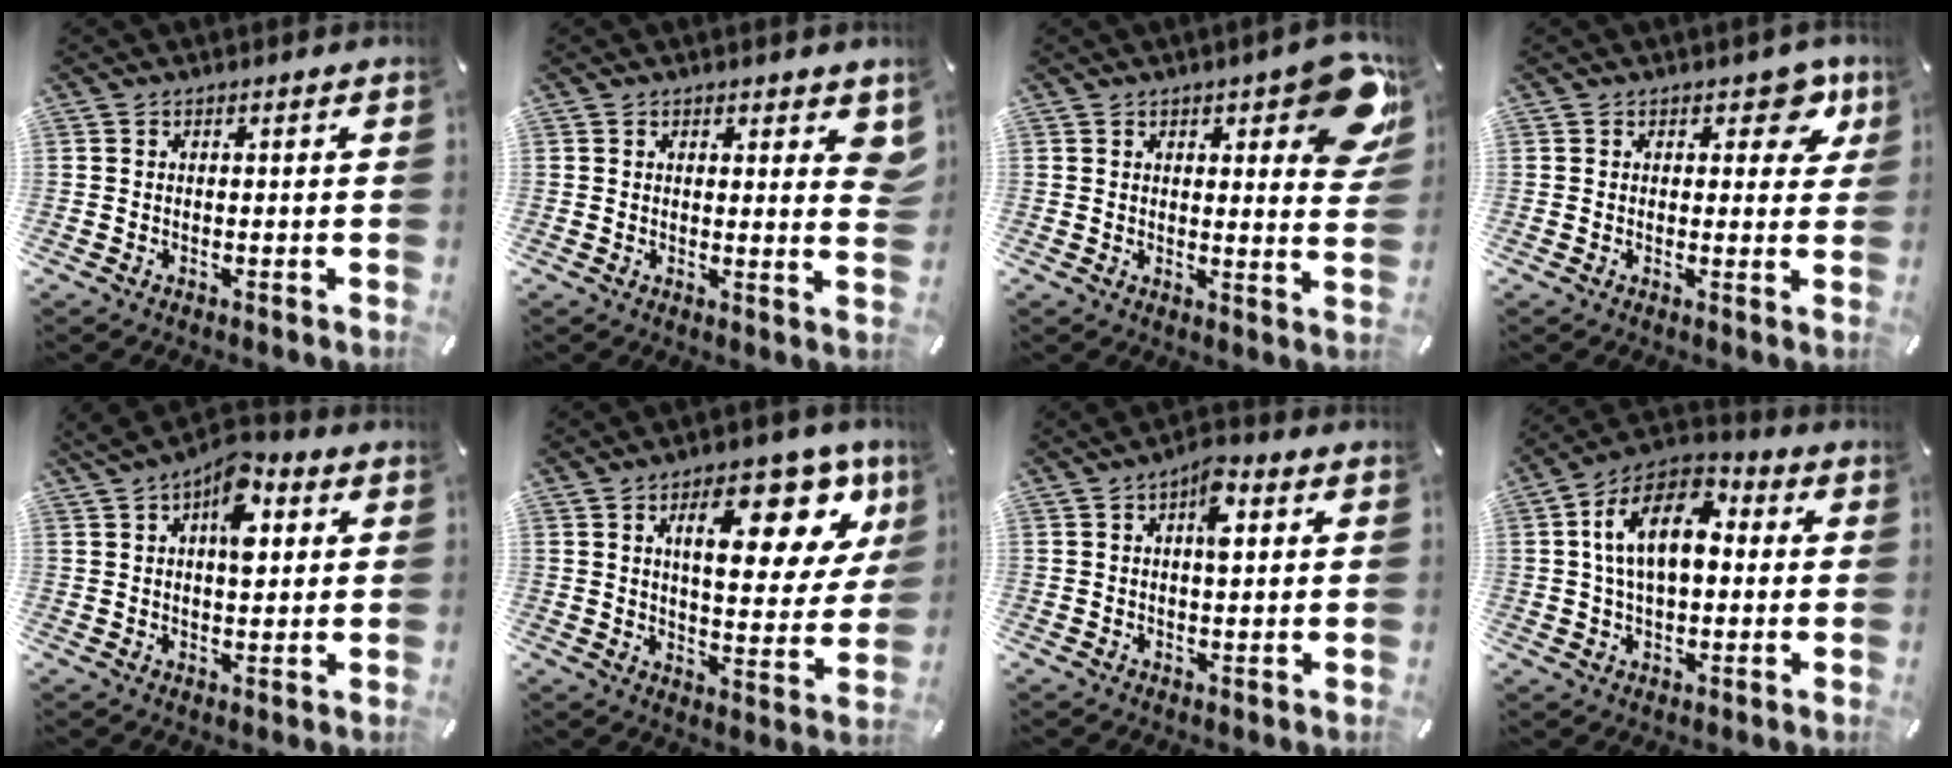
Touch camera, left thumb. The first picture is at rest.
{"total": 3.6, "force": [2.2, 1.7, 2.4], "torque": [-0.020, -0.014, 0.034]}
{"total": 12.7, "force": [6.6, 4.6, 9.9], "torque": [-0.114, -0.043, 0.109]}
{"total": 7.5, "force": [3.9, 4.3, 4.7], "torque": [-0.030, -0.019, 0.059]}
{"total": 9.9, "force": [3.6, 5.5, 7.4], "torque": [-0.100, -0.009, 0.058]}
{"total": 20.1, "force": [9.4, 9.0, 15.3], "torque": [-0.209, -0.041, 0.145]}
{"total": 6.3, "force": [1.8, 2.8, 5.3], "torque": [-0.077, -0.002, 0.024]}
{"total": 14.8, "force": [3.3, 9.0, 11.3], "torque": [-0.217, 0.001, 0.055]}